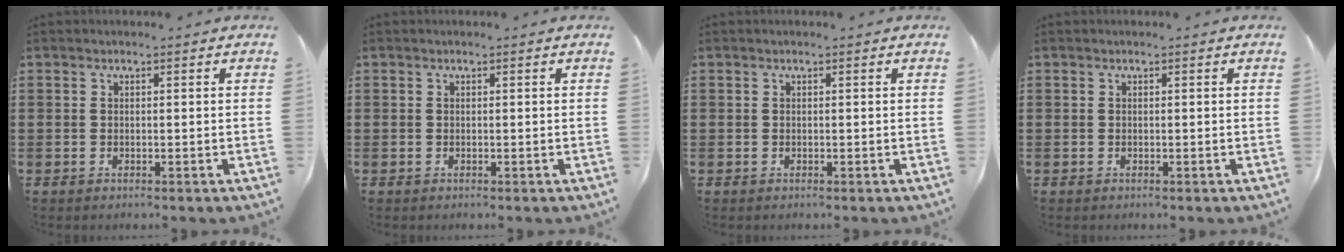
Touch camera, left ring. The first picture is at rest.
{"total": 0.0}
{"total": 0.0}
{"total": 0.0}